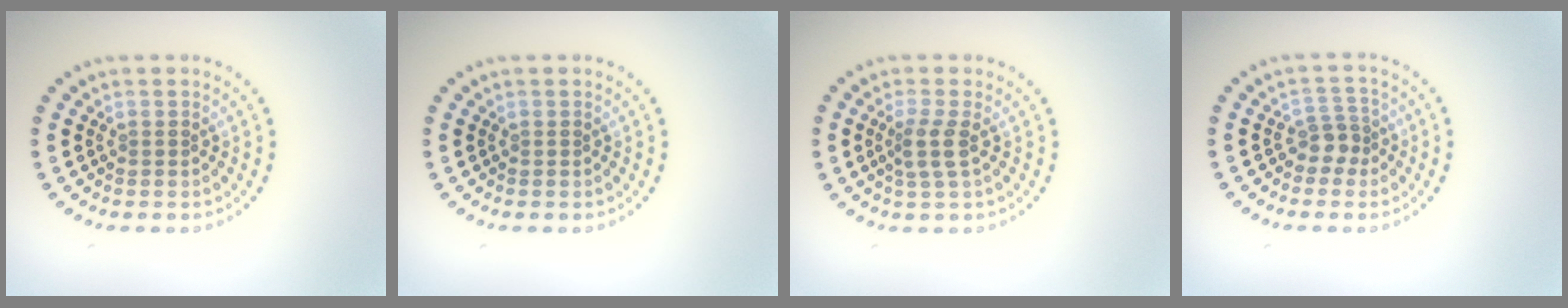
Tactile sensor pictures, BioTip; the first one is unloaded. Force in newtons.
{"total": 0.0}
{"total": 2.1, "press": 1.7, "slide": 1.3}
{"total": 2.0, "press": 1.6, "slide": 1.1}